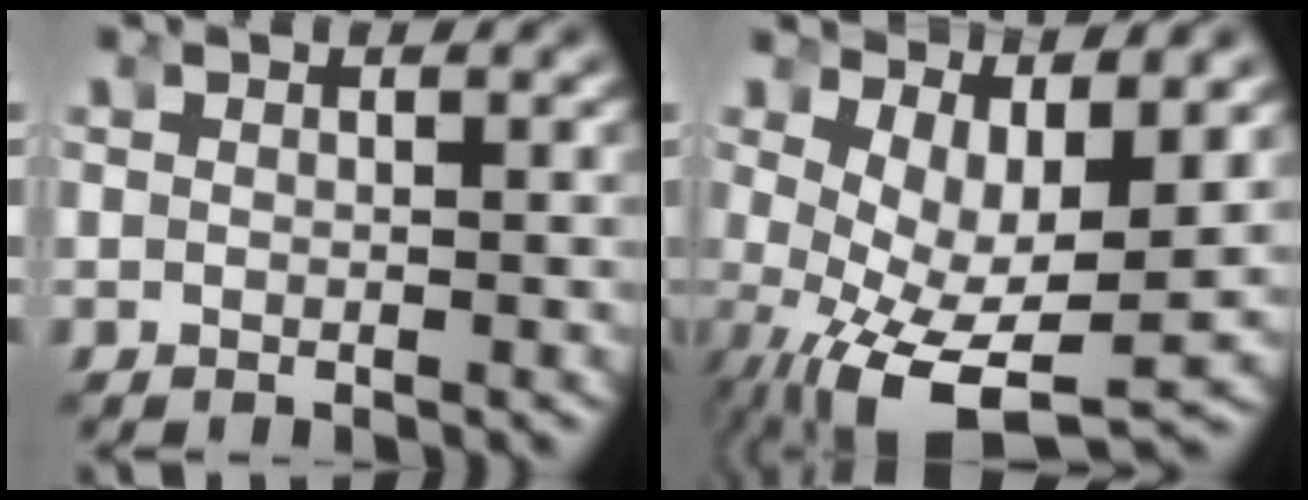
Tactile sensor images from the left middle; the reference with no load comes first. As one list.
[{"total": 8.6, "force": [-3.2, 4.5, 6.6], "torque": [-0.141, -0.057, -0.022]}]